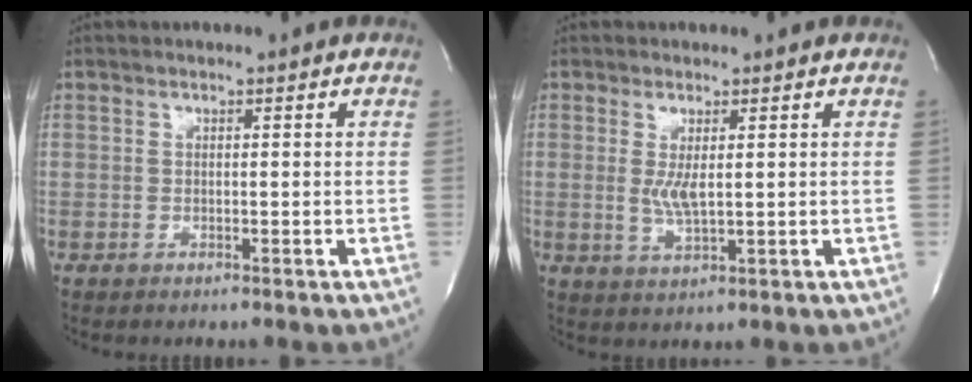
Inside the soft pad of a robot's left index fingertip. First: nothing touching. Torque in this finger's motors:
{"motor_torque": [0.46, 0.06, 0.06, 0.08]}